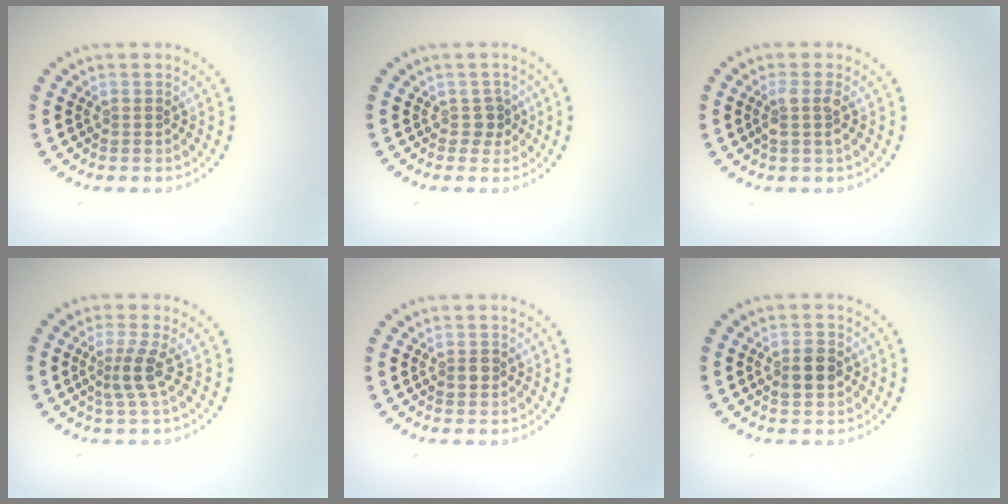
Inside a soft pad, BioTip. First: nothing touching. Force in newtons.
{"total": 1.3, "press": 1.0, "slide": 0.8}
{"total": 1.7, "press": 1.4, "slide": 1.0}
{"total": 2.5, "press": 1.8, "slide": 1.7}
{"total": 1.1, "press": 1.1, "slide": 0.2}
{"total": 2.9, "press": 2.9, "slide": 0.2}